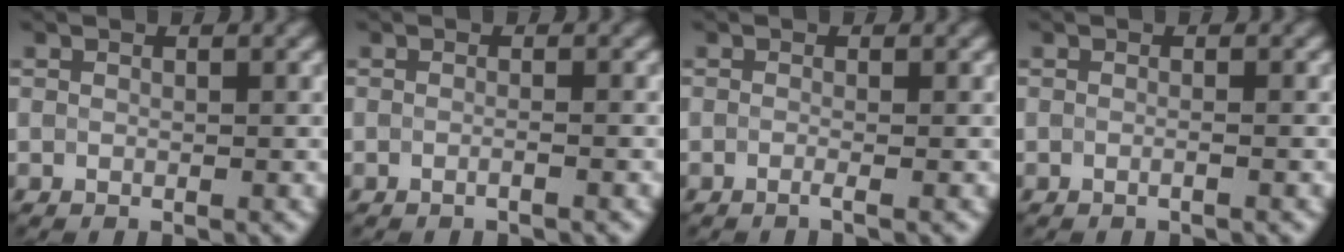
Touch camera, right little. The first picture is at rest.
{"total": 0.9, "force": [-0.6, 0.3, 0.5], "torque": [0.010, -0.010, -0.023]}
{"total": 0.9, "force": [-0.9, 0.0, 0.3], "torque": [-0.002, -0.009, -0.017]}
{"total": 1.0, "force": [-0.3, 0.6, 0.7], "torque": [0.009, -0.006, -0.024]}